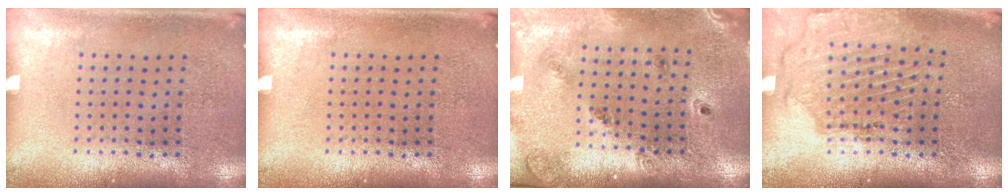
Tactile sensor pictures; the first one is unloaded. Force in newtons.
{"total": 0.0}
{"total": 1.3, "press": 1.3, "slide": 0.2}
{"total": 1.6, "press": 1.5, "slide": 0.3}